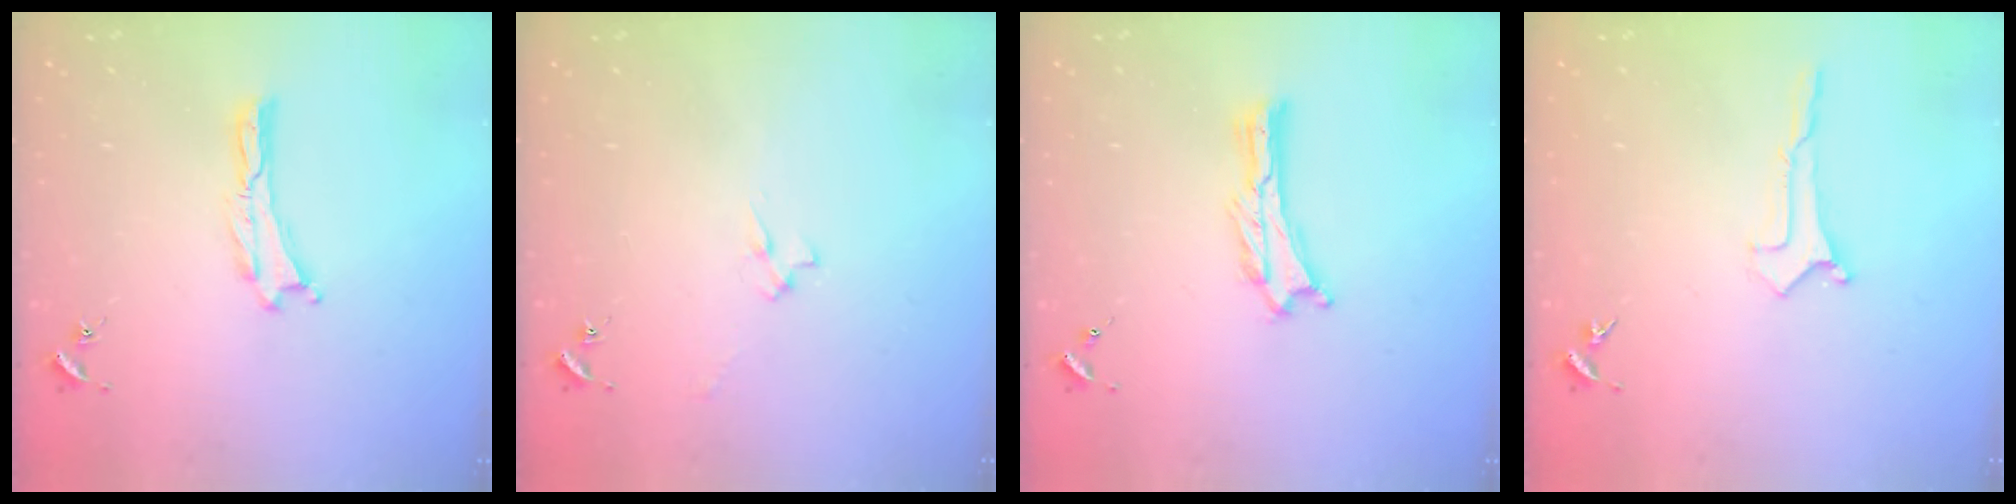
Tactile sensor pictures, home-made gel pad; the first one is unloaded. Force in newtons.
{"total": 2.4, "press": 2.4, "slide": 0.3}
{"total": 0.8, "press": 0.7, "slide": 0.2}
{"total": 0.0}